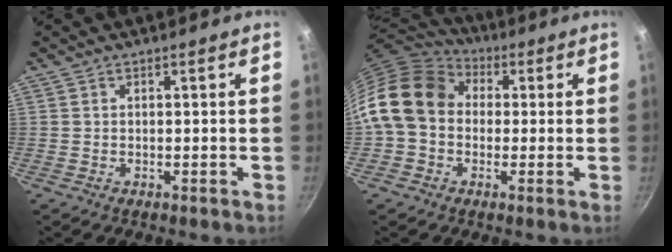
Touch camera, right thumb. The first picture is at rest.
{"total": 17.1, "force": [1.8, 13.6, 10.2], "torque": [-0.177, 0.039, 0.016]}